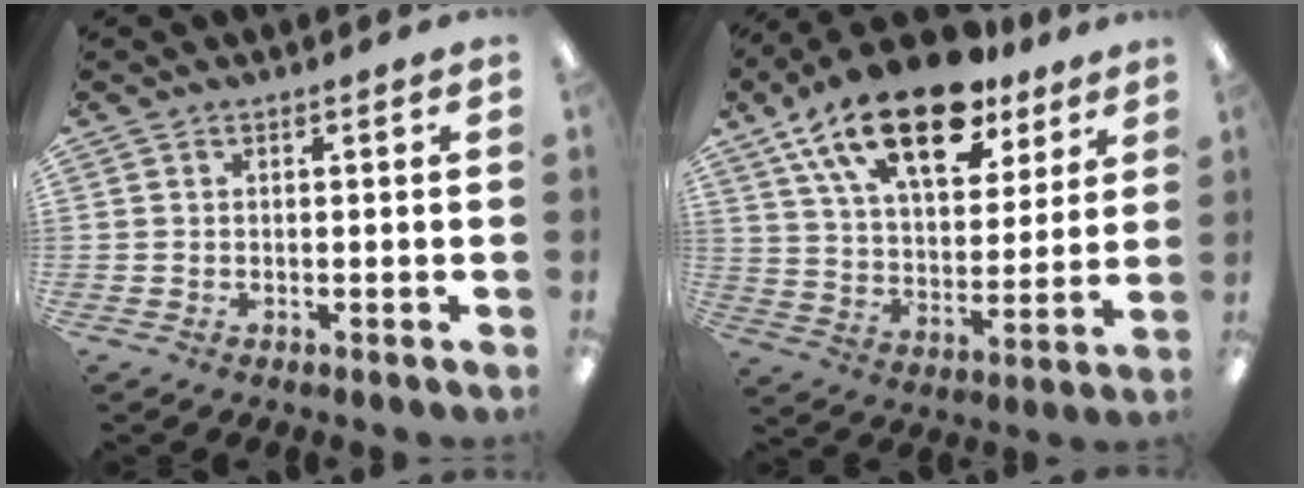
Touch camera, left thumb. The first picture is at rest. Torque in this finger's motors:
{"motor_torque": [0.52, 0.64, 1.78, -1.03, 0.35]}